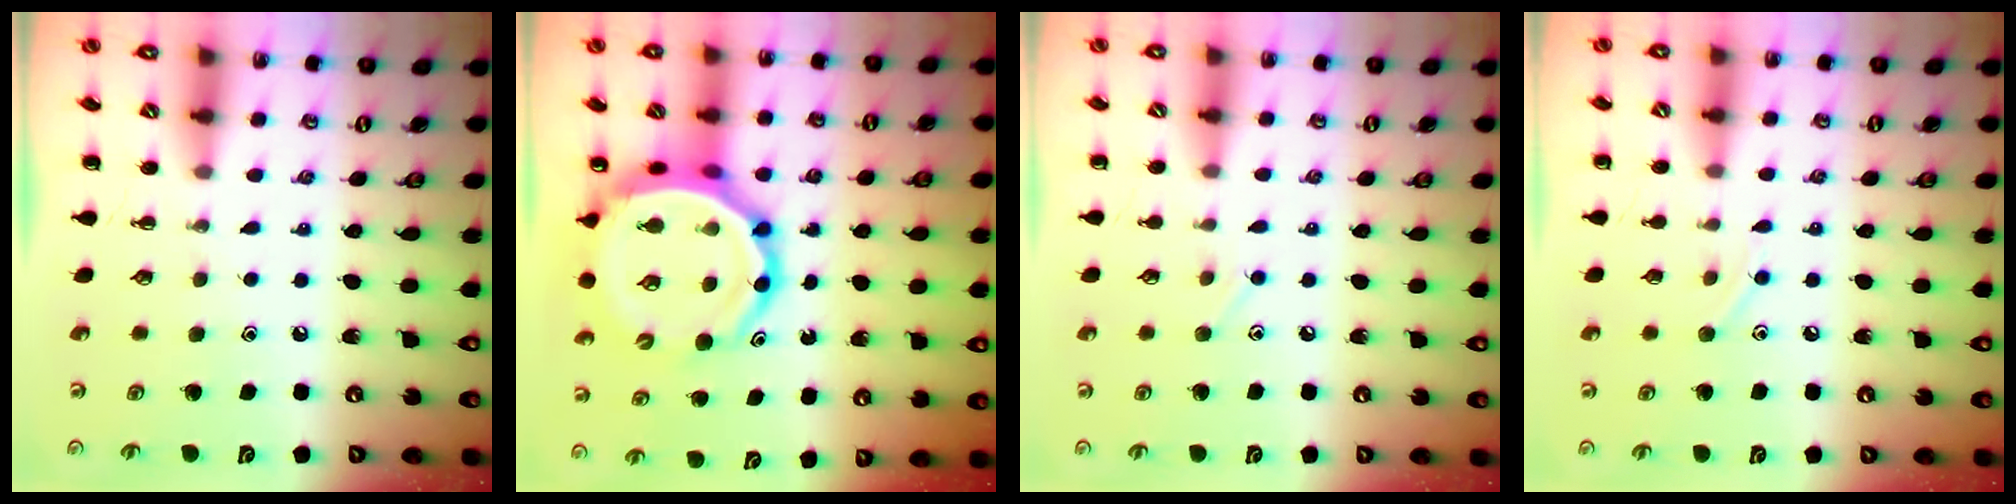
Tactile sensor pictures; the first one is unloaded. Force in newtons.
{"total": 14.6, "press": 13.9, "slide": 4.2}
{"total": 4.4, "press": 4.2, "slide": 1.5}
{"total": 5.9, "press": 5.7, "slide": 1.3}